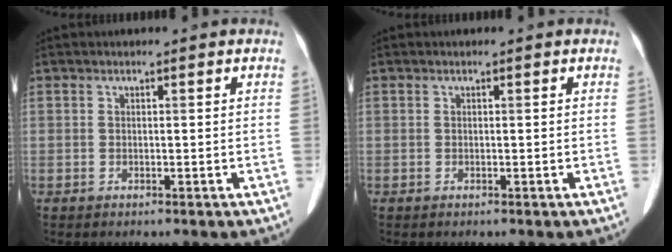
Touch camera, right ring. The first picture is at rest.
{"total": 0.0}